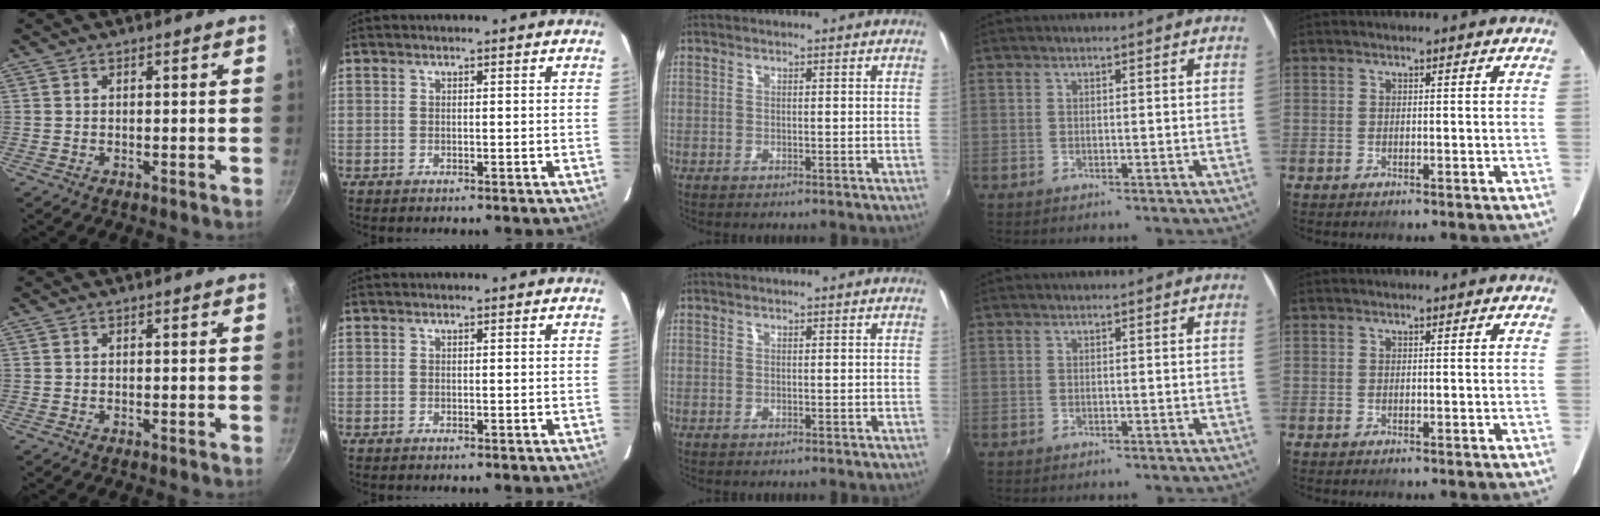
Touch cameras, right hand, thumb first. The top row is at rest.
{}